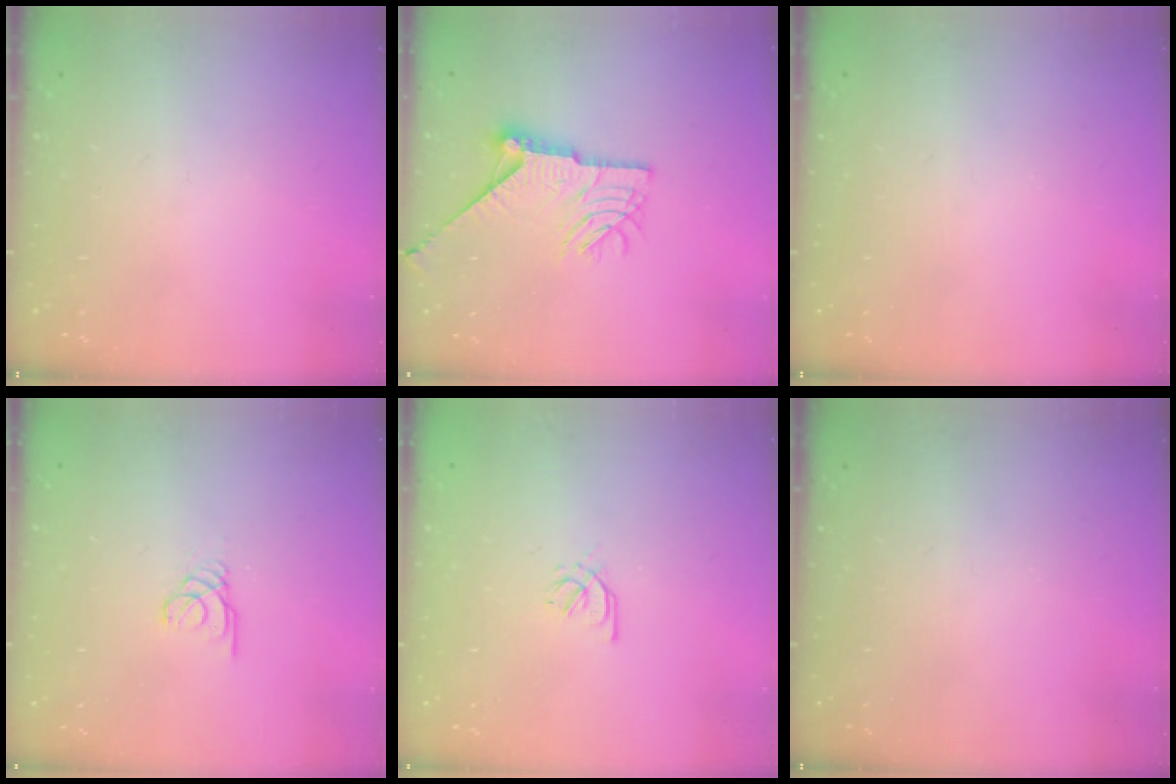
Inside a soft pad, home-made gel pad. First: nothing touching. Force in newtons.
{"total": 13.8, "press": 13.8, "slide": 0.6}
{"total": 0.0}
{"total": 1.7, "press": 1.7, "slide": 0.2}
{"total": 2.6, "press": 2.5, "slide": 0.7}
{"total": 0.0}